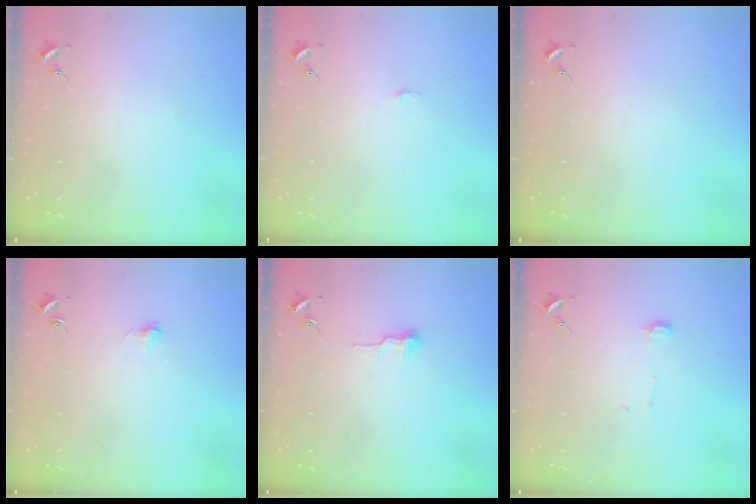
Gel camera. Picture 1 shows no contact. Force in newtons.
{"total": 3.0, "press": 3.0, "slide": 0.3}
{"total": 0.0}
{"total": 4.4, "press": 4.4, "slide": 0.2}
{"total": 6.3, "press": 6.3, "slide": 0.5}
{"total": 3.8, "press": 3.8, "slide": 0.5}